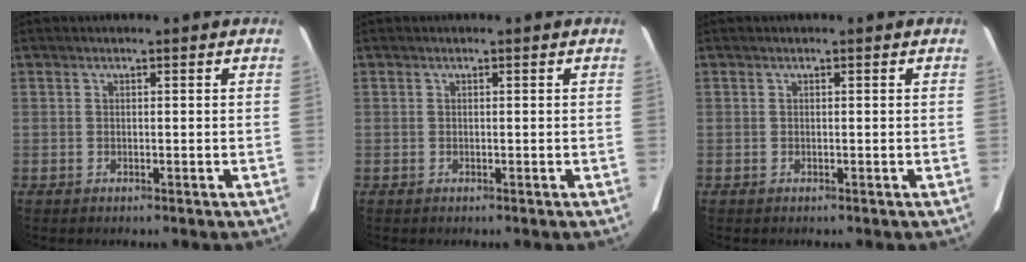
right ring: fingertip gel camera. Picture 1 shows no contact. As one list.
[{"total": 0.0}, {"total": 0.0}]